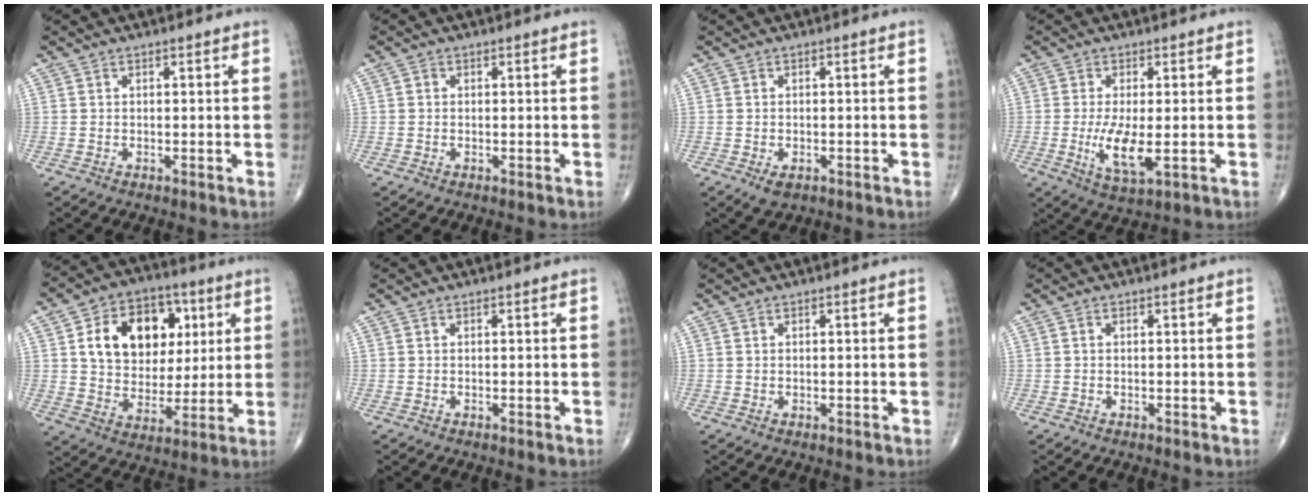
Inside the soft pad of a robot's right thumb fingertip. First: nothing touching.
{"total": 0.5, "force": [0.0, 0.5, 0.2], "torque": [0.000, 0.001, -0.002]}
{"total": 2.6, "force": [-1.2, 1.6, 1.7], "torque": [-0.023, -0.001, -0.011]}
{"total": 7.5, "force": [-1.0, 2.5, 7.0], "torque": [-0.136, -0.019, -0.013]}
{"total": 17.8, "force": [5.0, 12.9, 11.2], "torque": [-0.142, 0.000, 0.087]}
{"total": 0.0}
{"total": 0.0}
{"total": 0.0}